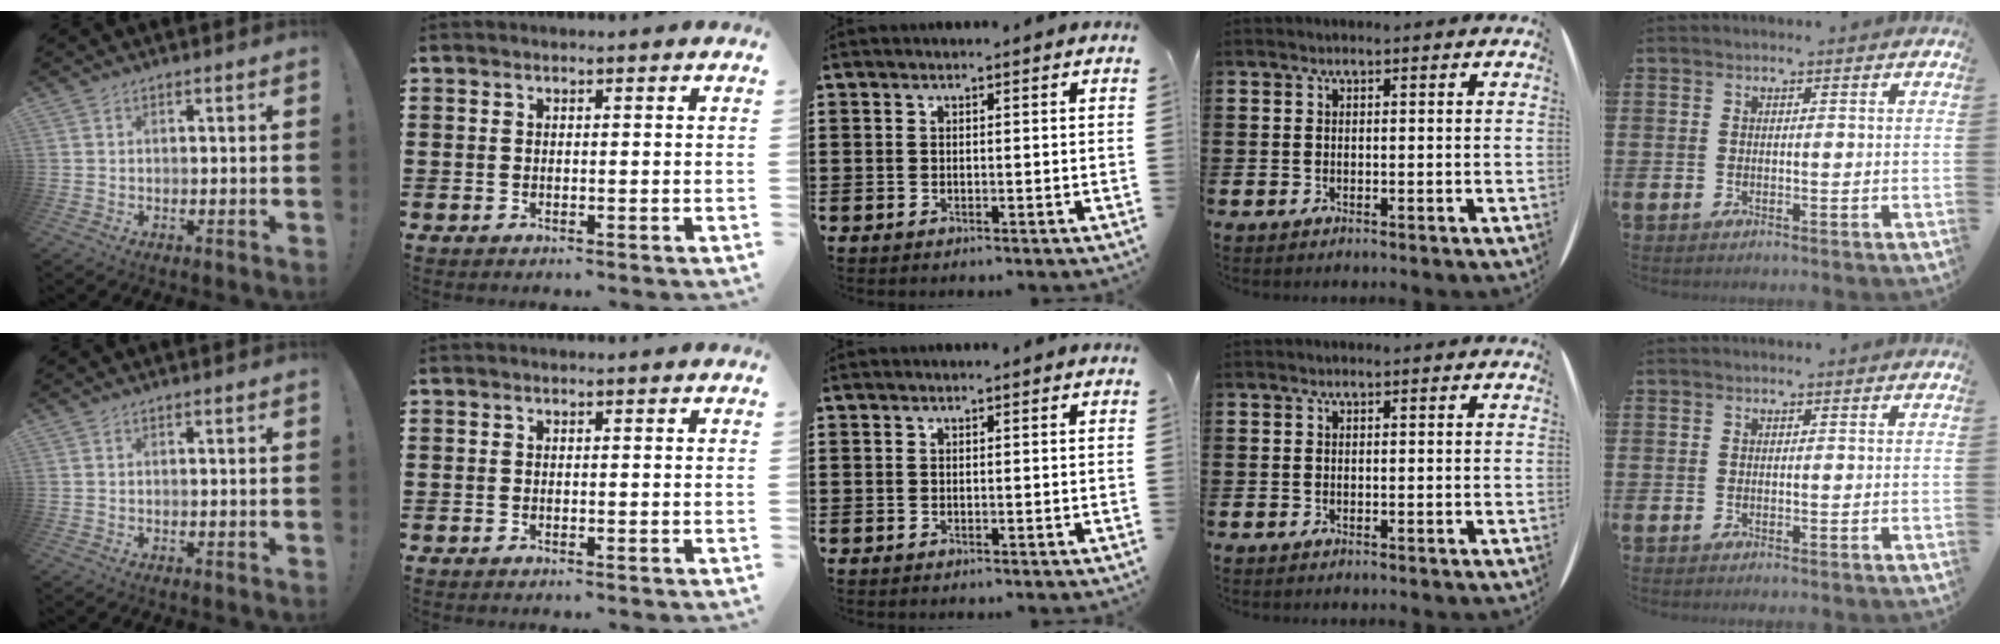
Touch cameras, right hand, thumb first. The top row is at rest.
{}